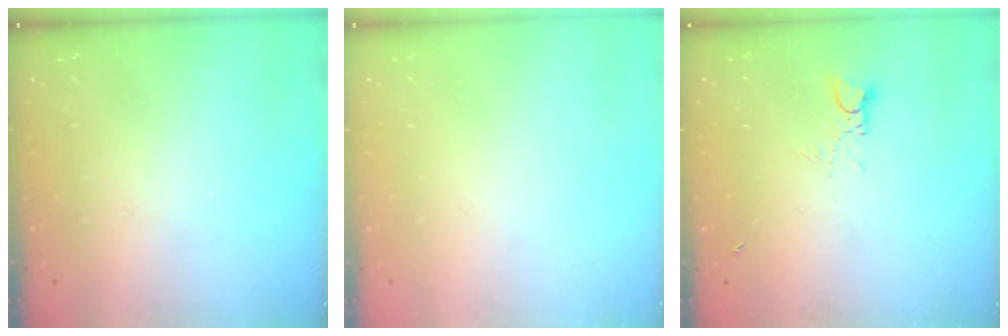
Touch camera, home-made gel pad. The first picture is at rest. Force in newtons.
{"total": 0.0}
{"total": 3.0, "press": 2.9, "slide": 0.3}